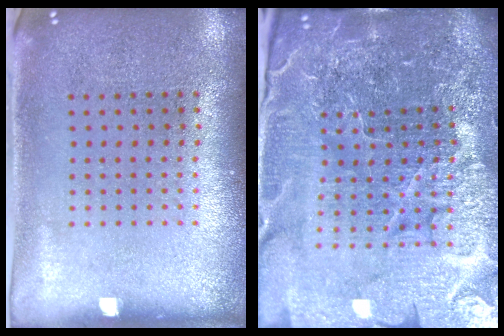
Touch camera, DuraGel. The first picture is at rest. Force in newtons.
{"total": 6.7, "press": 5.8, "slide": 3.3}